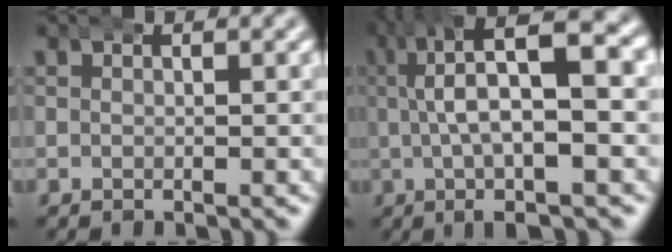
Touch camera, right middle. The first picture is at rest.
{"total": 9.7, "force": [1.3, 3.5, 9.0], "torque": [-0.128, 0.017, 0.015]}